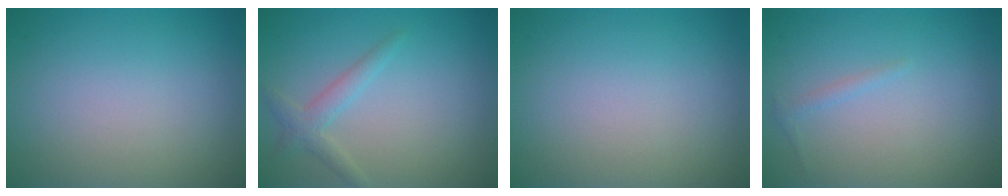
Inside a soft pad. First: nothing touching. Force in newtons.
{"total": 1.9, "press": 1.9, "slide": 0.1}
{"total": 0.0}
{"total": 0.6, "press": 0.6, "slide": 0.1}